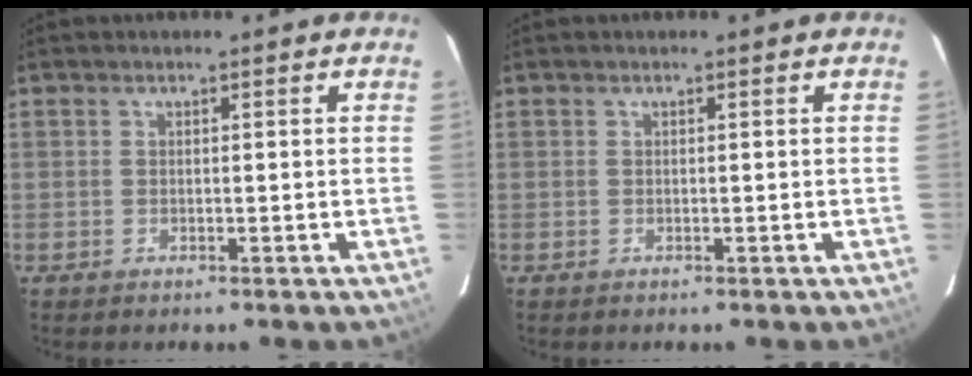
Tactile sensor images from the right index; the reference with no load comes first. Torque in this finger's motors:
{"motor_torque": [0.00, 0.00, 0.00, 0.00]}